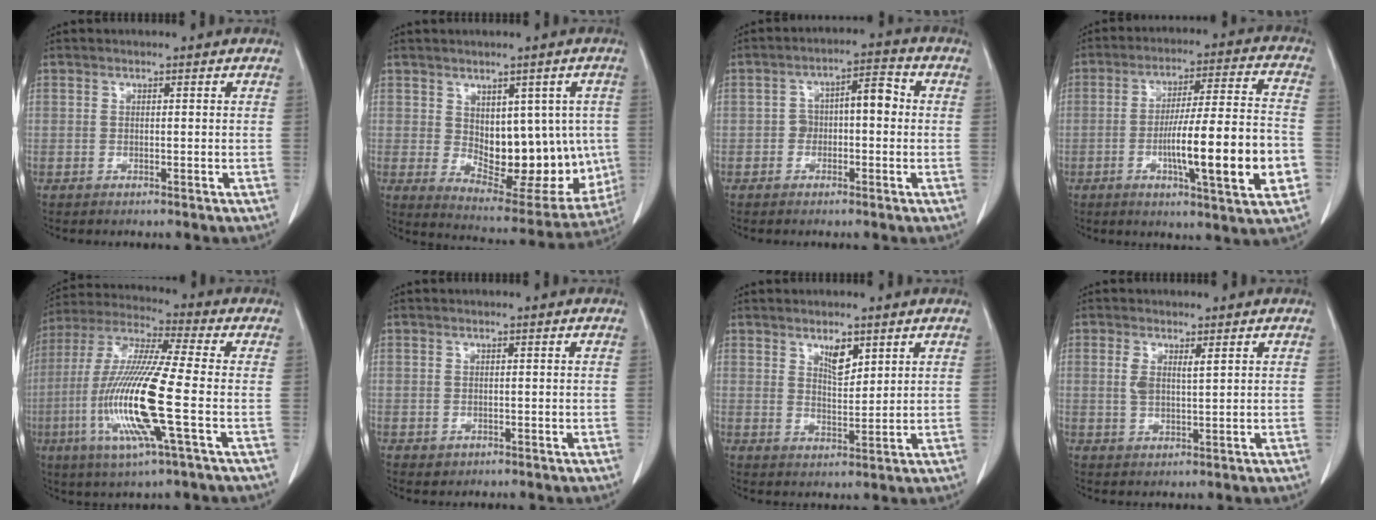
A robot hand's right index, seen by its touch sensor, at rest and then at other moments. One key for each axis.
{"total": 15.5, "fx": 0.1, "fy": 7.8, "fz": 13.4, "tx": -0.173, "ty": -0.004, "tz": 0.033}
{"total": 5.5, "fx": -0.1, "fy": 2.6, "fz": 4.8, "tx": -0.079, "ty": 0.039, "tz": -0.003}
{"total": 16.9, "fx": -4.4, "fy": 0.8, "fz": 16.3, "tx": -0.250, "ty": 0.000, "tz": -0.065}
{"total": 16.6, "fx": -3.8, "fy": 0.1, "fz": 16.1, "tx": -0.342, "ty": -0.016, "tz": -0.080}
{"total": 0.9, "fx": -0.1, "fy": 0.8, "fz": 0.2, "tx": -0.006, "ty": 0.001, "tz": 0.004}
{"total": 3.9, "fx": 2.5, "fy": 1.4, "fz": 2.7, "tx": -0.049, "ty": -0.003, "tz": 0.047}
{"total": 3.2, "fx": 1.3, "fy": 0.8, "fz": 2.8, "tx": -0.062, "ty": 0.002, "tz": 0.030}